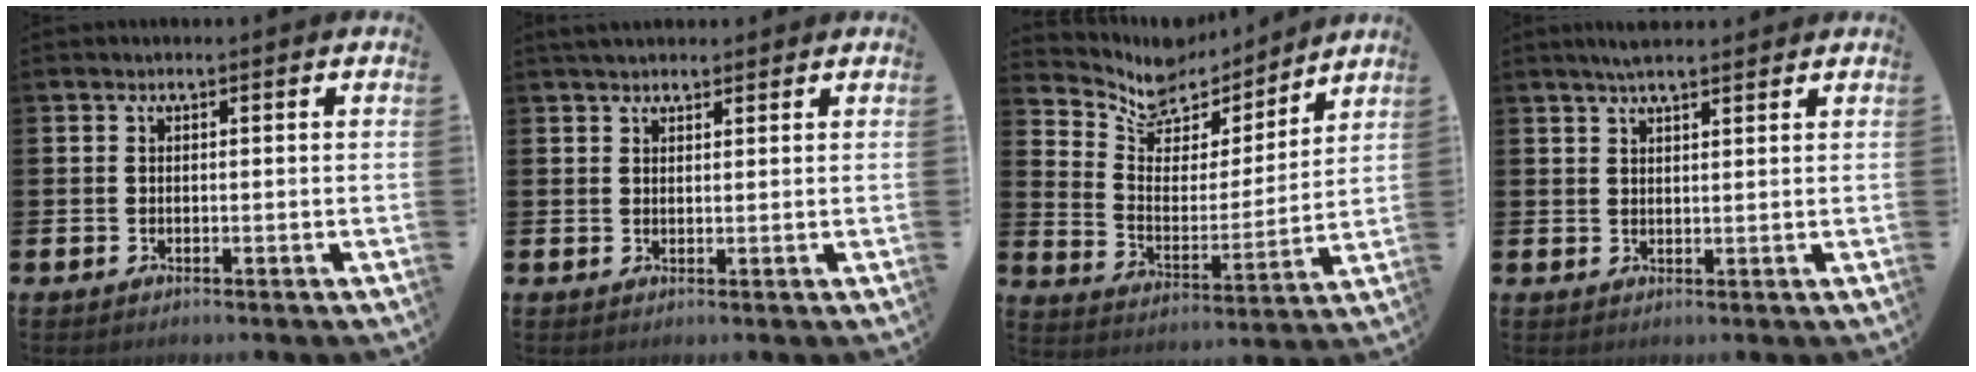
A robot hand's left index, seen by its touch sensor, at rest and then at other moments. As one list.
[{"total": 2.6, "force": [2.3, 0.8, 0.8], "torque": [-0.010, -0.003, 0.041]}, {"total": 8.1, "force": [7.3, 3.4, 1.2], "torque": [-0.074, -0.051, 0.130]}, {"total": 3.7, "force": [3.4, 0.6, 1.4], "torque": [-0.023, -0.010, 0.059]}]